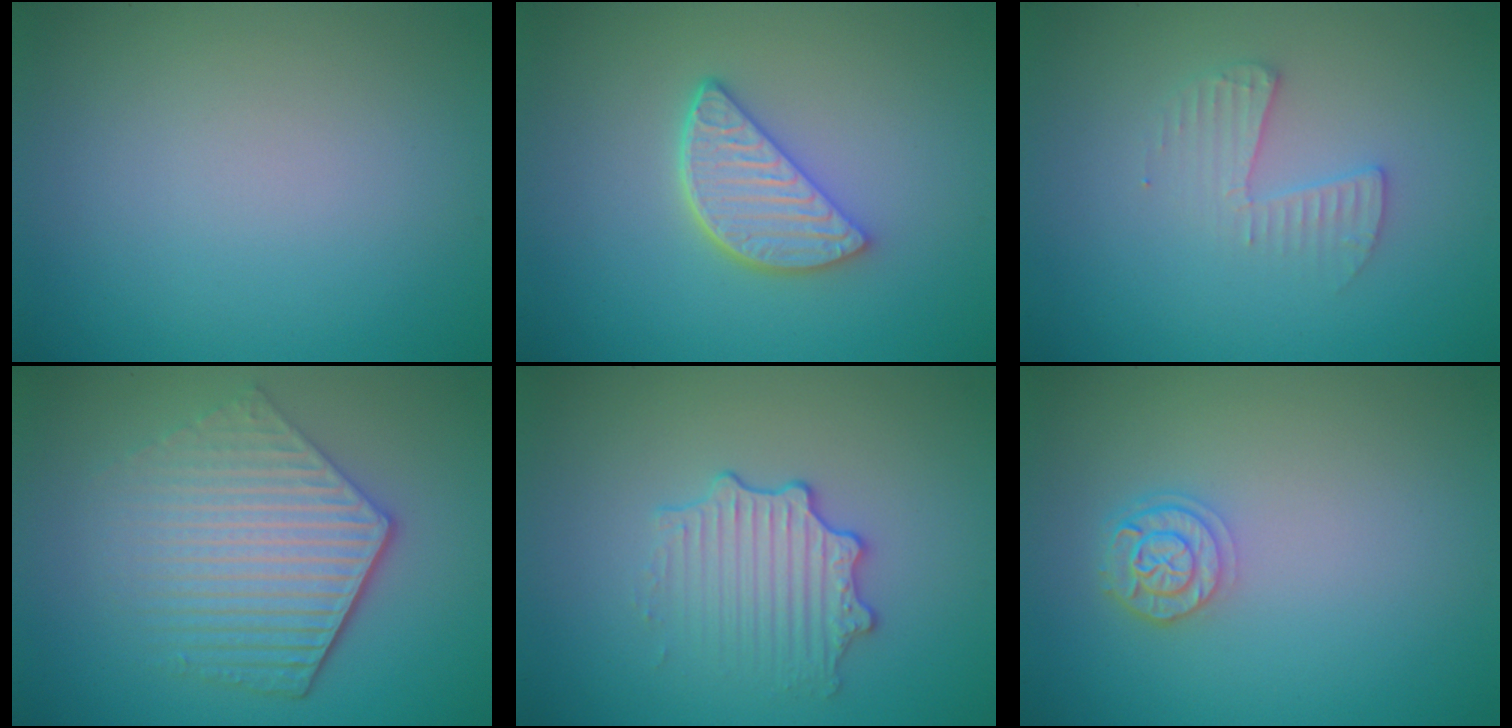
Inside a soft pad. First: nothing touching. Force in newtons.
{"total": 3.9, "press": 3.3, "slide": 2.2}
{"total": 2.1, "press": 2.0, "slide": 0.1}
{"total": 6.0, "press": 4.4, "slide": 4.1}
{"total": 3.0, "press": 2.7, "slide": 1.1}
{"total": 2.5, "press": 2.1, "slide": 1.4}